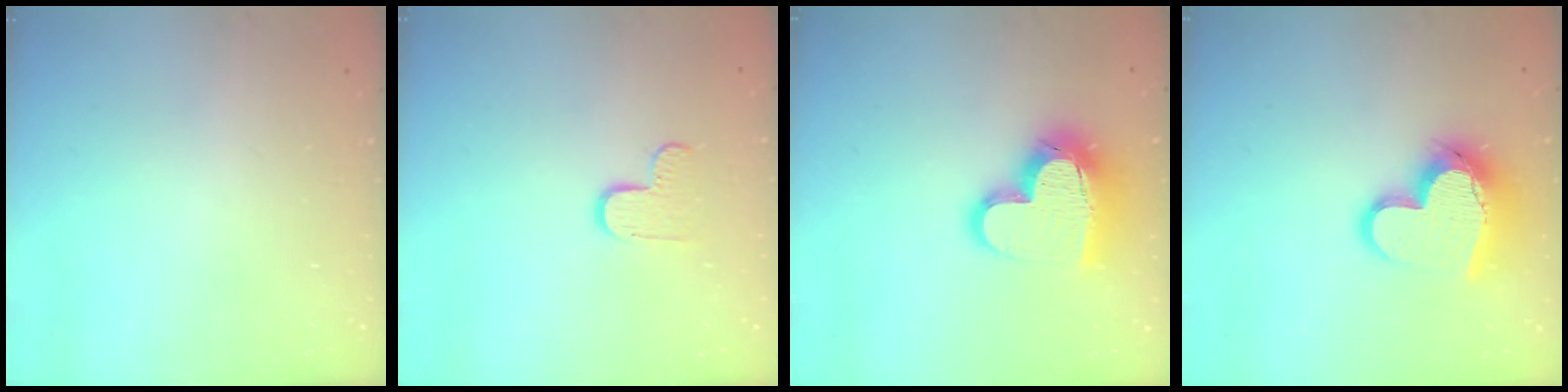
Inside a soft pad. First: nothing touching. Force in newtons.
{"total": 5.9, "press": 5.9, "slide": 0.2}
{"total": 17.2, "press": 17.2, "slide": 1.4}
{"total": 17.2, "press": 17.1, "slide": 1.5}